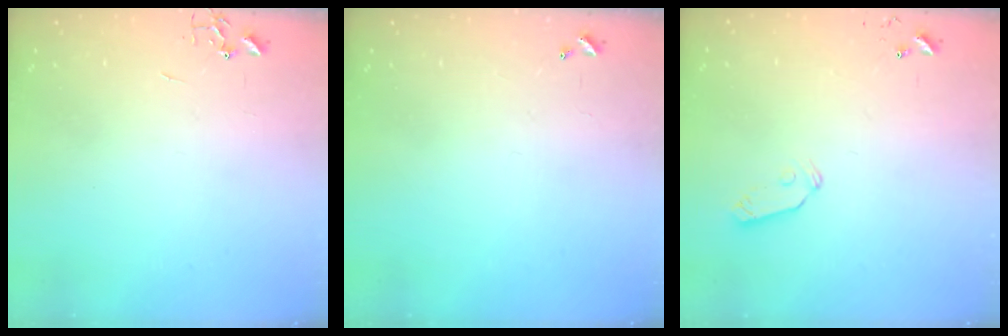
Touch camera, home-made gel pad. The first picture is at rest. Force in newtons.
{"total": 0.0}
{"total": 5.6, "press": 5.6, "slide": 0.3}